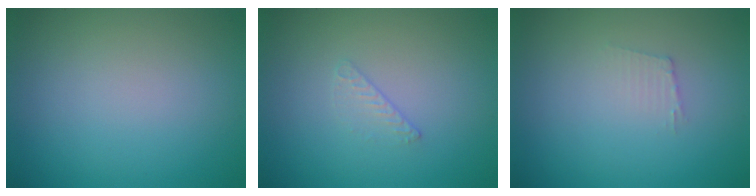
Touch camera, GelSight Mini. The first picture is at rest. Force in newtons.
{"total": 0.6, "press": 0.3, "slide": 0.5}
{"total": 1.1, "press": 1.0, "slide": 0.2}